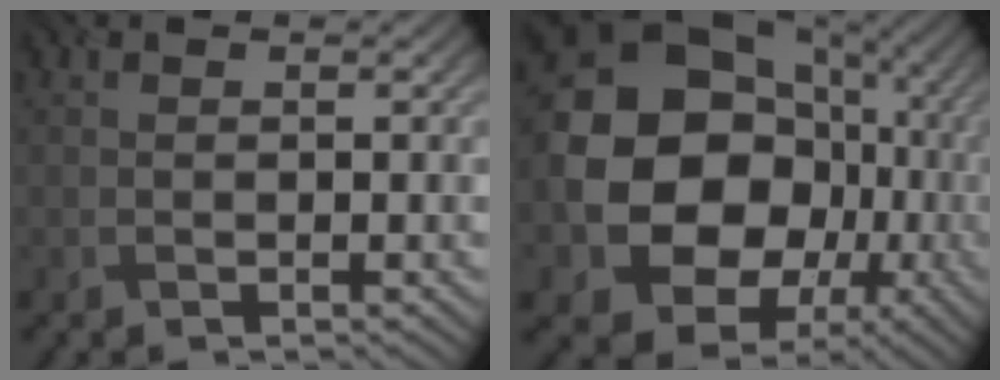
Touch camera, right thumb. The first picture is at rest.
{"total": 17.9, "force": [-1.8, 15.3, 9.0], "torque": [-0.191, -0.028, -0.034]}